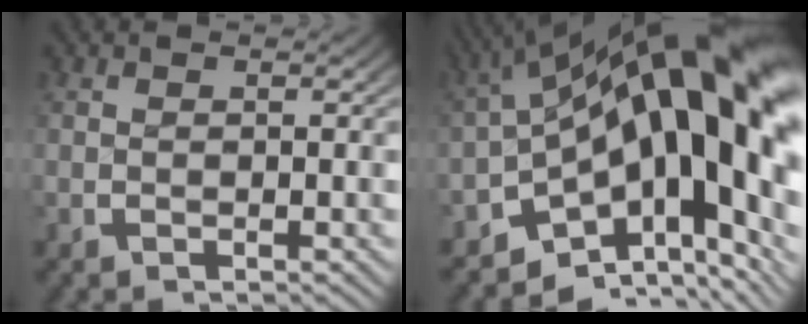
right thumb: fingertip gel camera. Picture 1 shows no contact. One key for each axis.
{"total": 19.5, "fx": -1.1, "fy": 11.0, "fz": 16.1, "tx": -0.234, "ty": -0.018, "tz": -0.006}